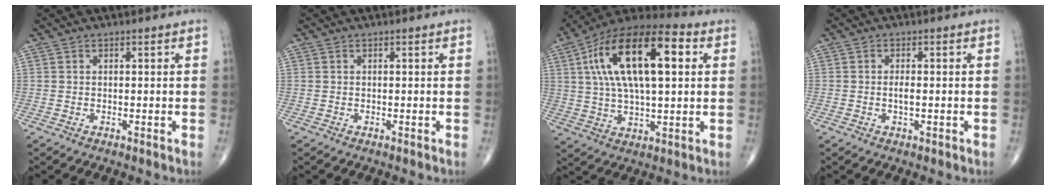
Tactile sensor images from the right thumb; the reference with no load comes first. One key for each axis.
{"total": 0.0}
{"total": 22.5, "fx": 5.6, "fy": 9.8, "fz": 19.4, "tx": -0.337, "ty": 0.018, "tz": 0.085}
{"total": 1.2, "fx": -0.2, "fy": 0.5, "fz": 1.1, "tx": -0.017, "ty": 0.001, "tz": -0.005}